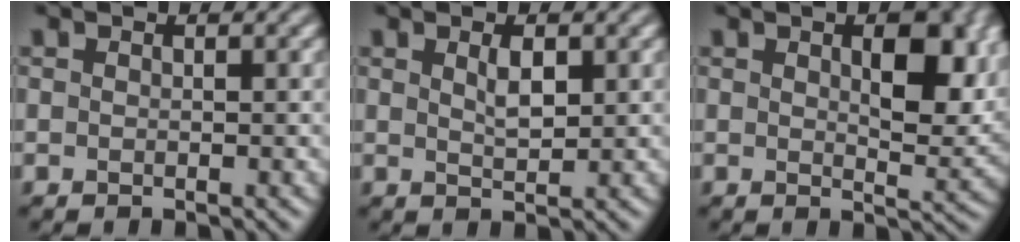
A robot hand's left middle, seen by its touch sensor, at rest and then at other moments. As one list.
[{"total": 1.9, "force": [0.8, 0.6, 1.6], "torque": [-0.031, -0.001, 0.016]}, {"total": 5.9, "force": [1.9, 2.3, 5.1], "torque": [-0.068, -0.003, 0.033]}]